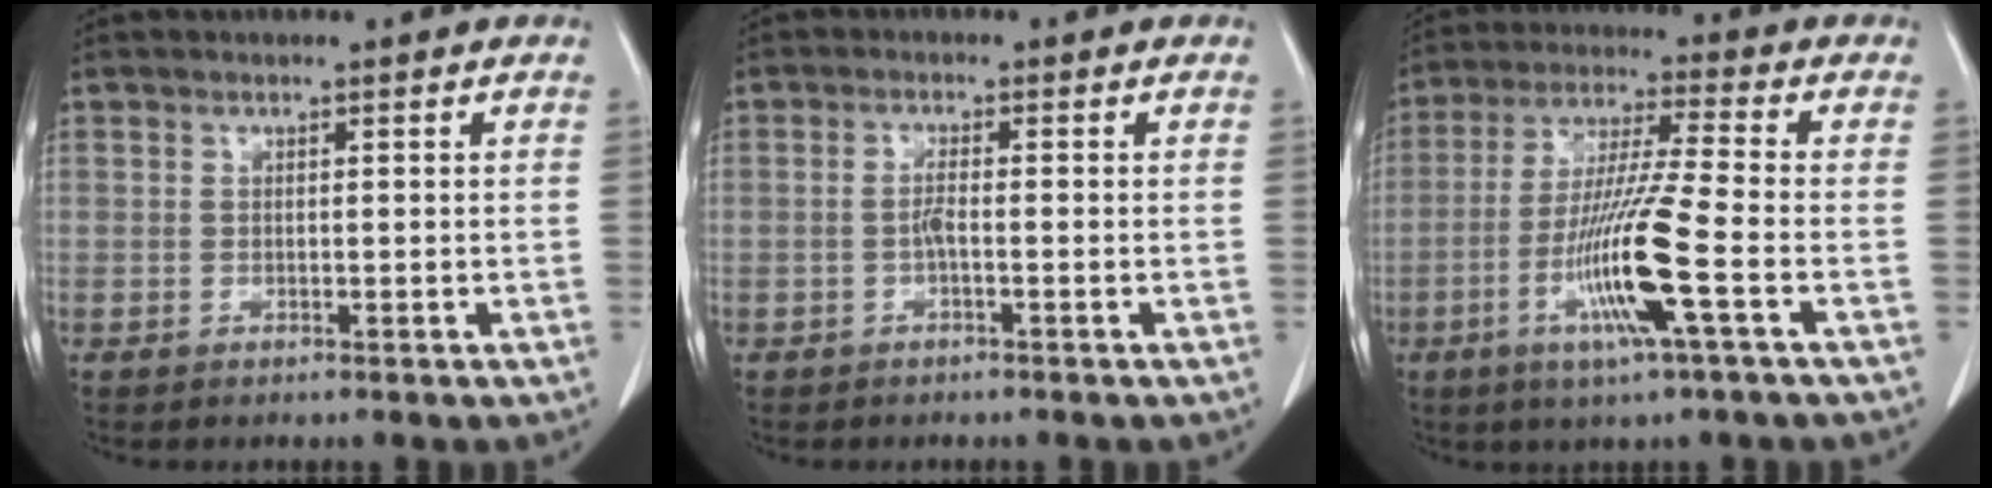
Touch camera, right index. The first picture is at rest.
{"total": 1.7, "force": [-0.5, 0.0, 1.6], "torque": [-0.033, 0.002, -0.012]}
{"total": 13.5, "force": [-4.7, -0.9, 12.7], "torque": [-0.257, -0.019, -0.095]}